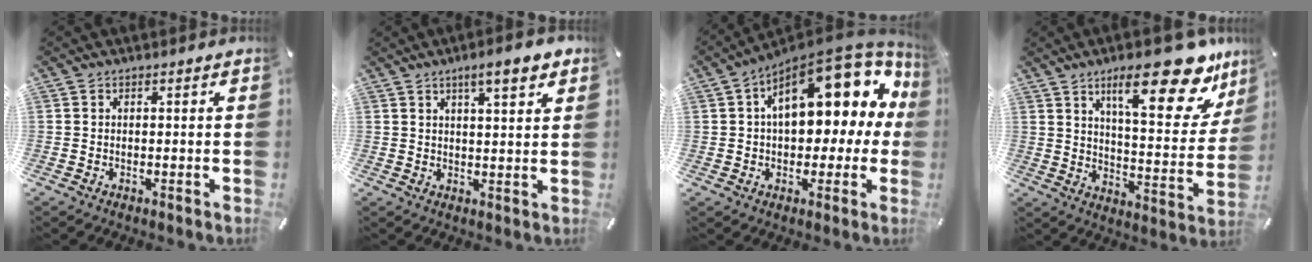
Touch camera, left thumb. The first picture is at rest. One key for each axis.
{"total": 6.6, "fx": 4.1, "fy": 1.7, "fz": 4.8, "tx": -0.070, "ty": -0.016, "tz": 0.066}
{"total": 19.3, "fx": 7.2, "fy": 10.2, "fz": 14.7, "tx": -0.194, "ty": -0.043, "tz": 0.117}
{"total": 24.3, "fx": 14.5, "fy": 8.3, "fz": 17.7, "tx": -0.243, "ty": -0.094, "tz": 0.226}